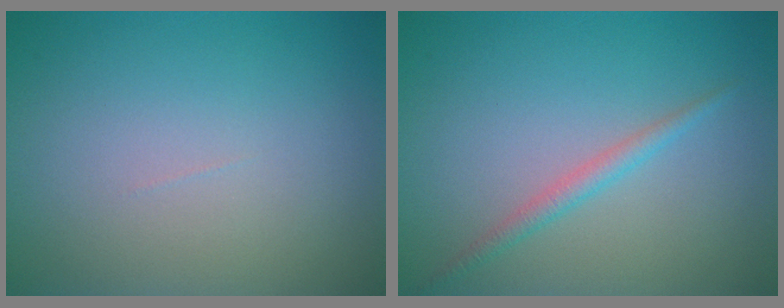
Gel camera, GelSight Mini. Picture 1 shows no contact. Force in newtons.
{"total": 1.5, "press": 1.5, "slide": 0.1}